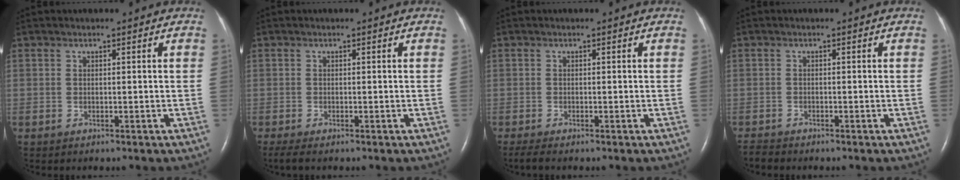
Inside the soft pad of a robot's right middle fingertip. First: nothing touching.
{"total": 1.7, "force": [-1.3, 0.2, 1.1], "torque": [-0.022, -0.009, -0.024]}
{"total": 1.5, "force": [-1.3, 0.0, 0.9], "torque": [-0.021, -0.007, -0.023]}
{"total": 1.4, "force": [-1.4, 0.1, 0.0], "torque": [-0.001, -0.006, -0.026]}